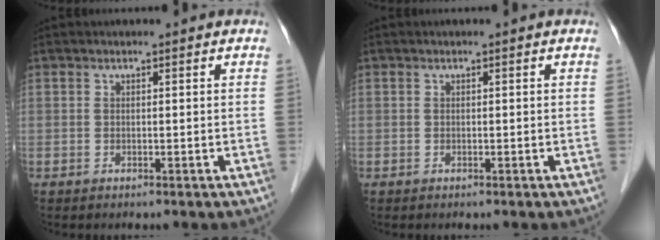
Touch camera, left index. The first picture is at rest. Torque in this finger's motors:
{"motor_torque": [-0.03, 0.05, 0.00, 0.00]}